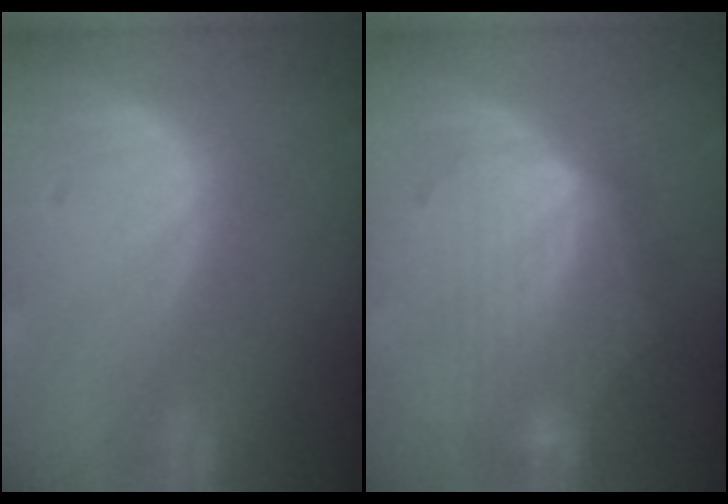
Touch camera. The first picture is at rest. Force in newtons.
{"total": 7.0, "press": 7.0, "slide": 0.7}